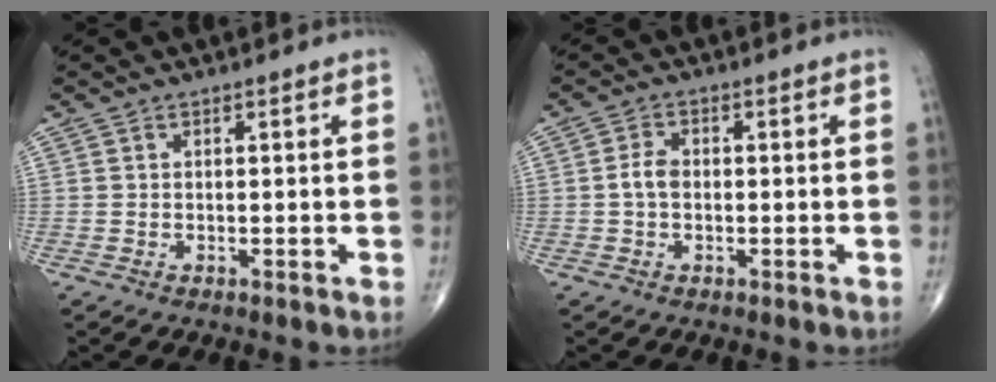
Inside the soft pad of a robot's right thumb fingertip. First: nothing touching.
{"total": 3.0, "force": [-0.3, 2.0, 2.2], "torque": [-0.042, 0.008, -0.011]}